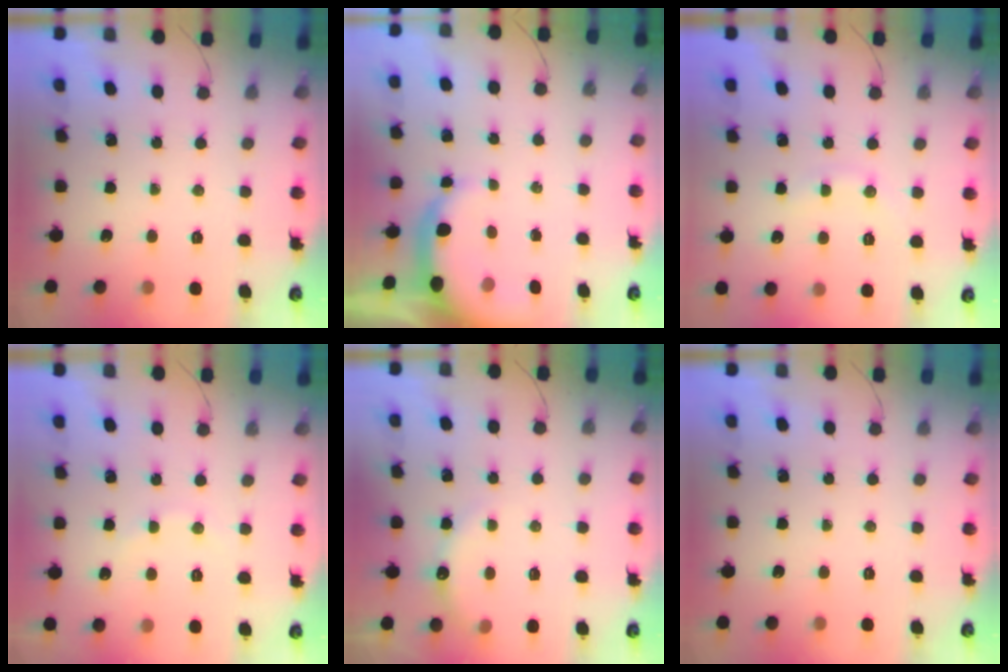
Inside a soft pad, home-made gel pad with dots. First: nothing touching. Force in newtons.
{"total": 6.5, "press": 6.4, "slide": 1.3}
{"total": 5.5, "press": 5.4, "slide": 1.3}
{"total": 5.9, "press": 5.8, "slide": 1.2}
{"total": 5.6, "press": 5.5, "slide": 1.3}
{"total": 0.0}